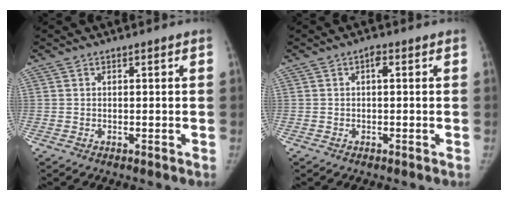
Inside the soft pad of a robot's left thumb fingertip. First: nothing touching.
{"total": 1.5, "force": [0.3, 0.7, 1.3], "torque": [-0.019, 0.004, 0.000]}